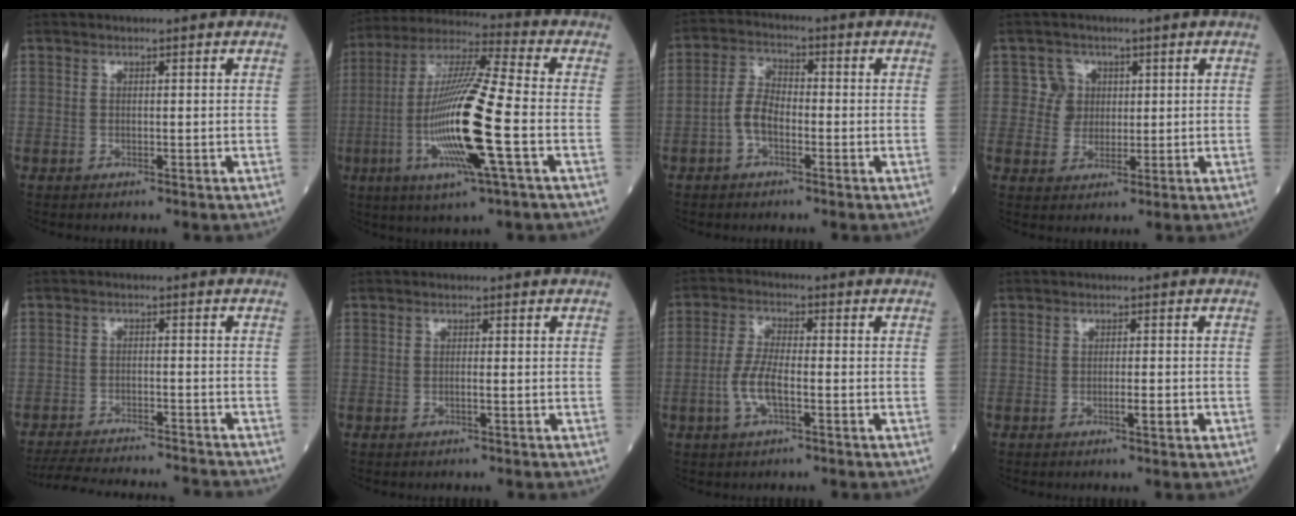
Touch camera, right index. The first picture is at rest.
{"total": 17.6, "force": [-4.0, 0.5, 17.1], "torque": [-0.349, -0.013, -0.079]}
{"total": 4.7, "force": [-1.7, 2.4, 3.7], "torque": [-0.078, 0.011, -0.037]}
{"total": 3.7, "force": [1.1, 3.5, 0.0], "torque": [0.007, 0.006, 0.021]}
{"total": 14.6, "force": [-13.9, 1.6, 4.4], "torque": [-0.082, -0.008, -0.192]}
{"total": 0.5, "force": [-0.1, -0.1, 0.5], "torque": [-0.011, 0.001, -0.002]}
{"total": 5.6, "force": [-1.7, 1.5, 5.1], "torque": [-0.115, 0.003, -0.034]}
{"total": 1.9, "force": [-0.6, 0.1, 1.8], "torque": [-0.032, -0.002, -0.007]}